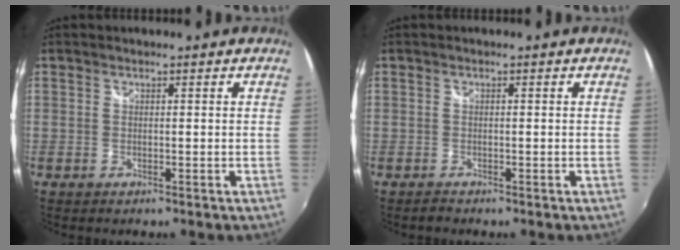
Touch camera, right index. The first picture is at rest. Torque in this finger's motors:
{"motor_torque": [-0.16, 0.06, -0.23, -0.09]}